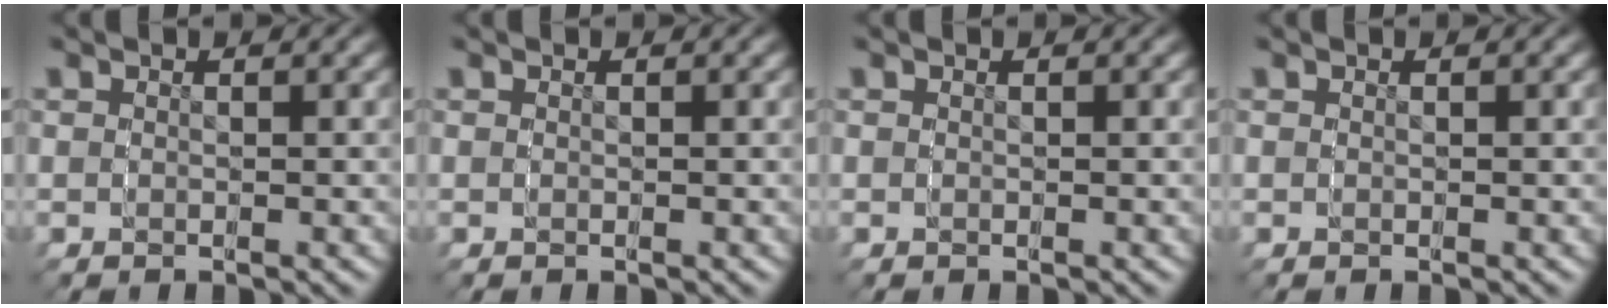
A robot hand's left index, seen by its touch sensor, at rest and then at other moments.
{"total": 0.0}
{"total": 0.0}
{"total": 0.0}